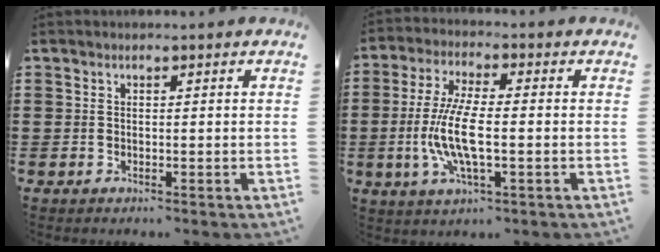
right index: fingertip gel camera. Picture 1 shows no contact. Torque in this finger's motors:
{"motor_torque": [2.14, 0.00, 1.05, 0.21]}